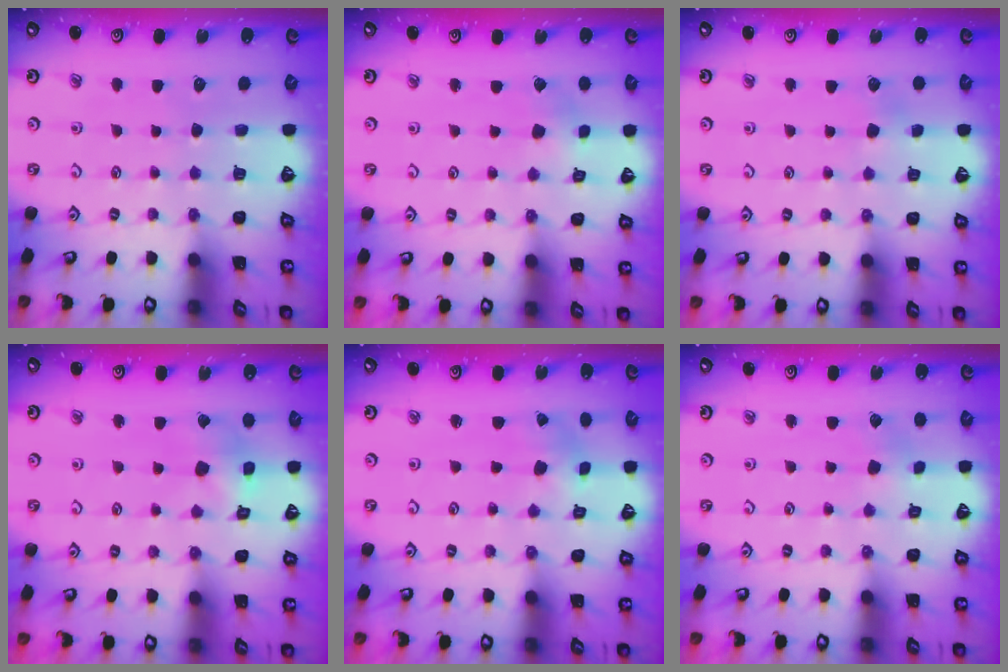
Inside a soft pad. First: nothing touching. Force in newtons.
{"total": 2.1, "press": 2.1, "slide": 0.2}
{"total": 2.9, "press": 2.8, "slide": 0.3}
{"total": 6.1, "press": 6.1, "slide": 0.4}
{"total": 2.2, "press": 2.1, "slide": 0.6}
{"total": 1.8, "press": 1.8, "slide": 0.3}